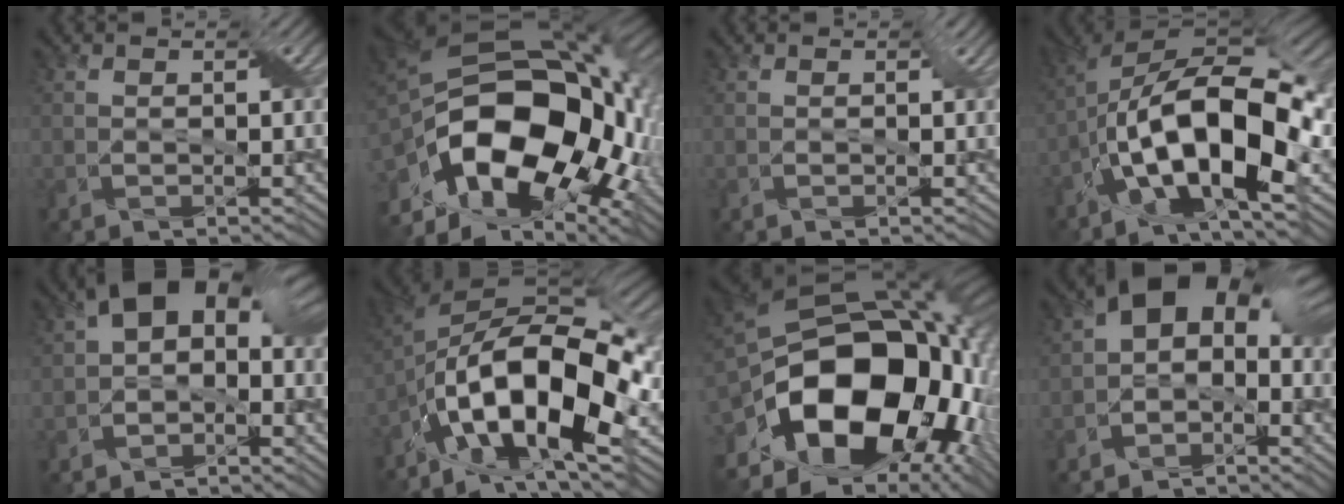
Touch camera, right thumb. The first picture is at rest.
{"total": 20.4, "force": [-4.4, 12.7, 15.4], "torque": [-0.337, -0.028, -0.066]}
{"total": 0.5, "force": [0.2, 0.4, 0.3], "torque": [-0.002, 0.003, 0.000]}
{"total": 16.9, "force": [-4.7, 7.0, 14.7], "torque": [-0.268, 0.011, -0.093]}
{"total": 10.5, "force": [0.4, 7.1, 7.7], "torque": [-0.102, -0.001, 0.009]}
{"total": 17.7, "force": [-6.4, 7.8, 14.6], "torque": [-0.283, 0.005, -0.125]}
{"total": 22.0, "force": [-4.4, 14.9, 15.6], "torque": [-0.325, -0.046, -0.050]}
{"total": 11.2, "force": [-0.8, 7.7, 8.0], "torque": [-0.109, 0.001, -0.010]}